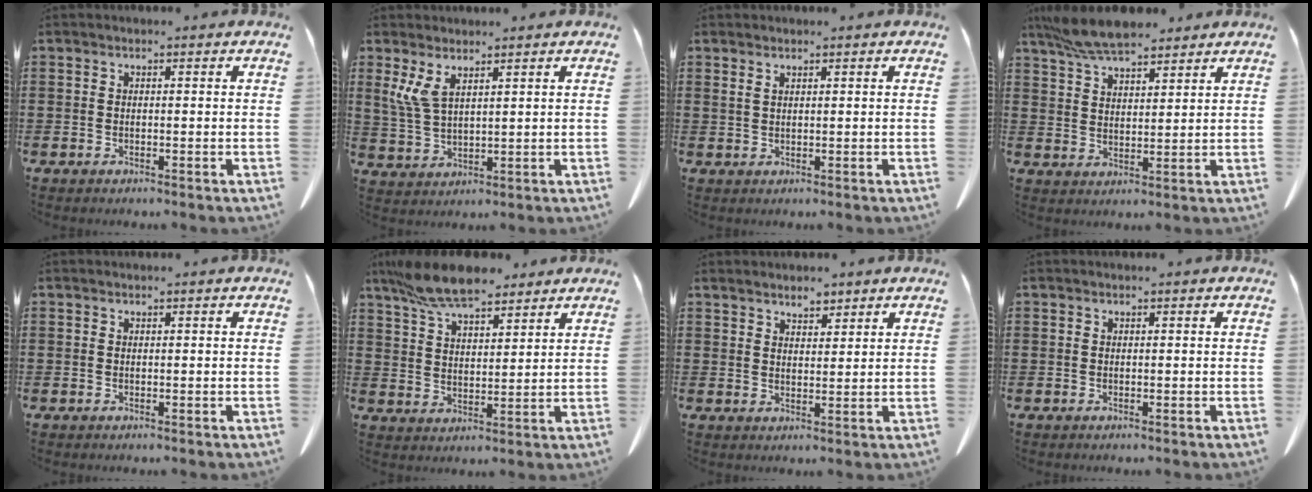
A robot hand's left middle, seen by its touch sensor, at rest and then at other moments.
{"total": 4.8, "force": [2.7, 1.7, 3.6], "torque": [-0.103, -0.011, 0.042]}
{"total": 1.0, "force": [0.7, 0.3, 0.7], "torque": [-0.015, 0.001, 0.012]}
{"total": 7.4, "force": [6.4, 1.9, 3.3], "torque": [-0.083, -0.014, 0.119]}
{"total": 0.0}
{"total": 9.5, "force": [7.9, 2.5, 4.6], "torque": [-0.111, -0.017, 0.148]}
{"total": 2.8, "force": [2.6, 0.8, 0.6], "torque": [-0.017, 0.001, 0.051]}
{"total": 0.0}